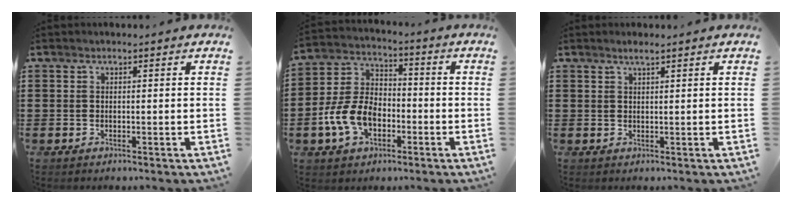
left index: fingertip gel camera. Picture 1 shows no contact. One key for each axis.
{"total": 9.3, "fx": -3.5, "fy": 5.8, "fz": 6.3, "tx": -0.157, "ty": 0.007, "tz": -0.071}
{"total": 1.2, "fx": 0.9, "fy": 0.0, "fz": 0.8, "tx": -0.017, "ty": 0.001, "tz": 0.017}